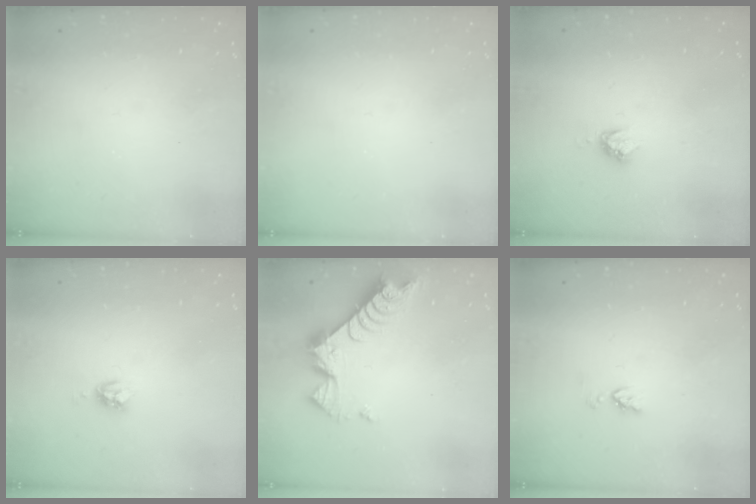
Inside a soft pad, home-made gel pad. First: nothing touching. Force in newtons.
{"total": 0.0}
{"total": 4.9, "press": 4.8, "slide": 0.4}
{"total": 4.7, "press": 4.6, "slide": 0.4}
{"total": 8.7, "press": 8.7, "slide": 0.9}
{"total": 4.0, "press": 4.0, "slide": 0.6}